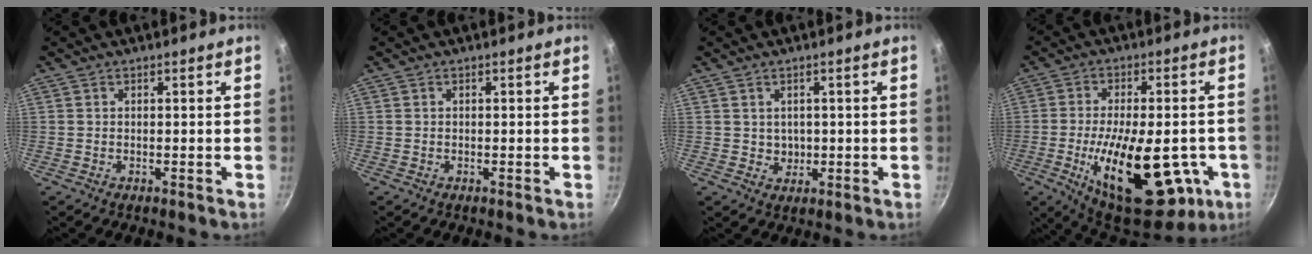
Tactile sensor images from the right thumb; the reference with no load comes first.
{"total": 0.0}
{"total": 2.4, "force": [0.3, 2.2, 0.9], "torque": [-0.003, -0.009, 0.007]}
{"total": 26.5, "force": [-7.0, 12.3, 22.5], "torque": [-0.326, -0.001, -0.088]}